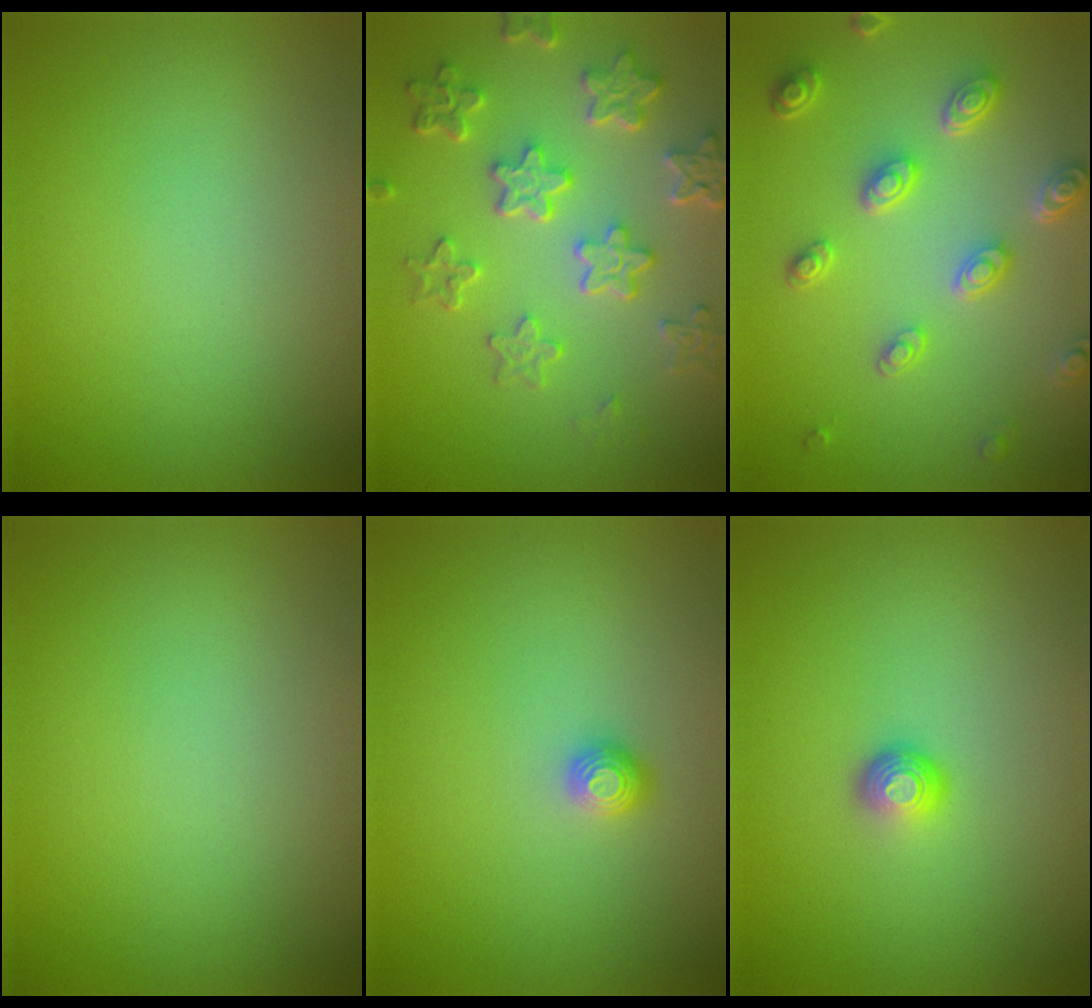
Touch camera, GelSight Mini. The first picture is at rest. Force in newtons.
{"total": 6.1, "press": 4.7, "slide": 3.9}
{"total": 4.7, "press": 3.6, "slide": 2.9}
{"total": 0.0}
{"total": 1.1, "press": 1.1, "slide": 0.4}
{"total": 1.4, "press": 1.0, "slide": 1.0}